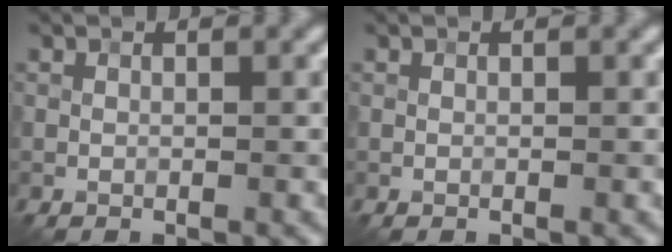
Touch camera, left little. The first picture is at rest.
{"total": 0.0}